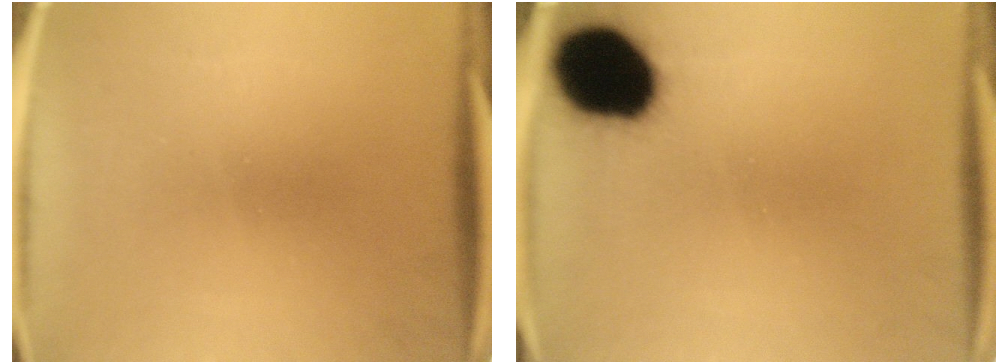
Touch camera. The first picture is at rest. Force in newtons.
{"total": 17.4}